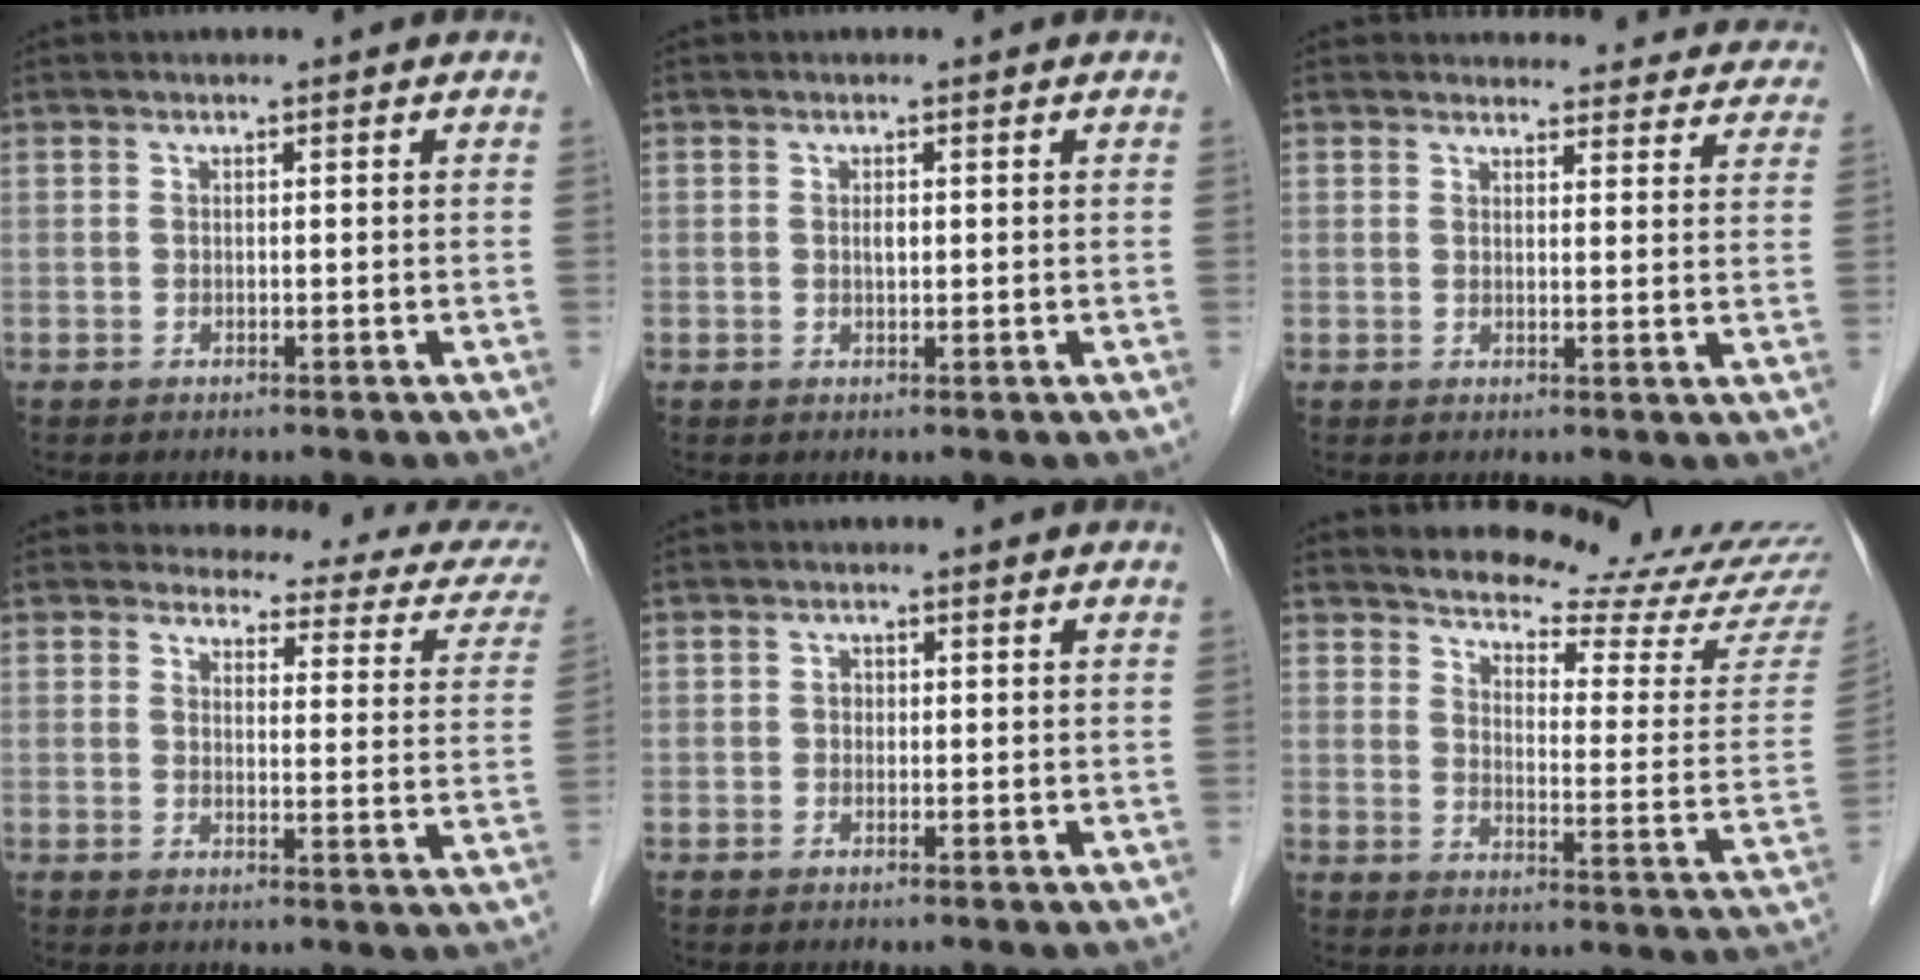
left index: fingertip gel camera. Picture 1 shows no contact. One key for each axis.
{"total": 0.9, "fx": 0.2, "fy": 0.4, "fz": 0.8, "tx": -0.015, "ty": 0.000, "tz": 0.002}
{"total": 16.2, "fx": 15.4, "fy": 4.5, "fz": 1.9, "tx": 0.014, "ty": -0.029, "tz": 0.150}
{"total": 14.4, "fx": 13.5, "fy": 3.1, "fz": 3.8, "tx": -0.016, "ty": -0.054, "tz": 0.120}
{"total": 0.8, "fx": 0.0, "fy": 0.8, "fz": 0.4, "tx": -0.004, "ty": 0.003, "tz": -0.003}
{"total": 18.8, "fx": 18.0, "fy": 1.1, "fz": 5.2, "tx": -0.074, "ty": -0.102, "tz": 0.210}